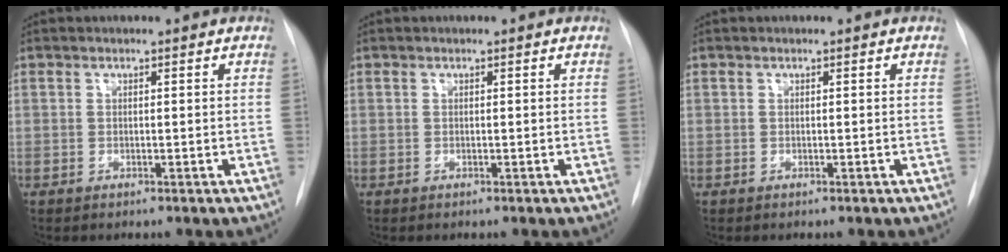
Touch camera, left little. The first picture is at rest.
{"total": 0.0}
{"total": 0.0}